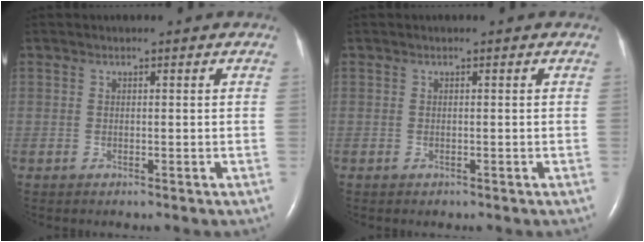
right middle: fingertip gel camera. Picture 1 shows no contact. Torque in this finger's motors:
{"motor_torque": [0.20, -0.10, -0.02, 0.00]}